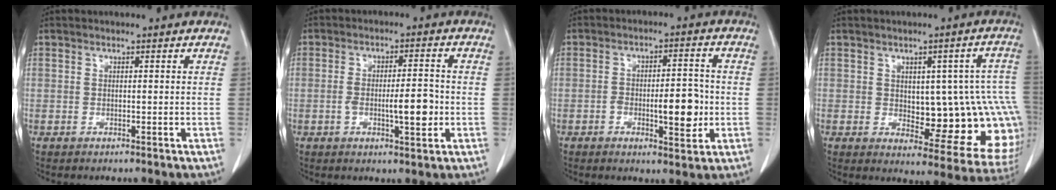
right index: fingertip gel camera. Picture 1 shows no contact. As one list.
[{"total": 6.3, "force": [-1.2, 1.5, 6.0], "torque": [-0.098, 0.001, -0.017]}, {"total": 7.7, "force": [-1.6, 2.6, 7.0], "torque": [-0.104, 0.007, -0.020]}, {"total": 14.9, "force": [-0.9, 5.7, 13.7], "torque": [-0.121, 0.023, 0.007]}]